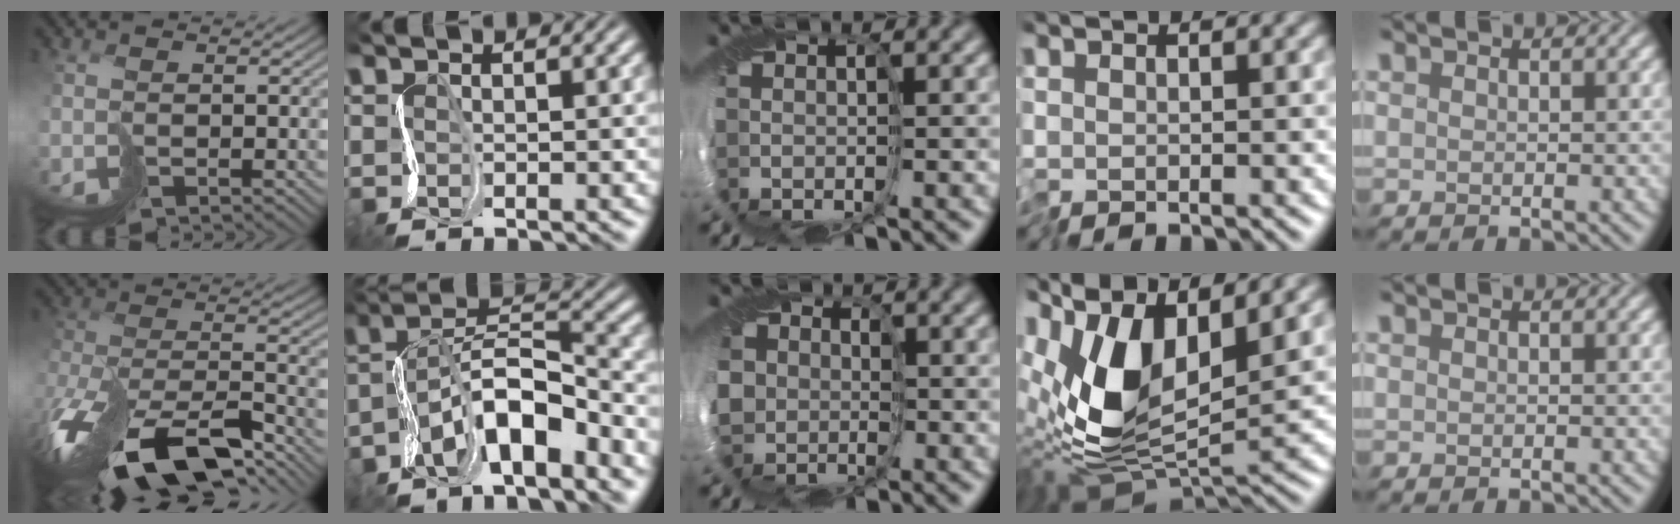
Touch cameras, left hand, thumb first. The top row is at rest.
{"thumb": {"total": 16.5, "force": [-11.0, 7.2, 10.0], "torque": [-0.247, -0.055, -0.163]}, "index": {"total": 6.2, "force": [-4.4, 1.6, 4.0], "torque": [-0.086, 0.025, -0.085]}, "middle": {"total": 4.2, "force": [-1.2, 3.8, 1.4], "torque": [-0.017, -0.010, -0.047]}, "ring": {"total": 10.9, "force": [1.0, 5.2, 9.6], "torque": [-0.203, -0.007, 0.012]}}